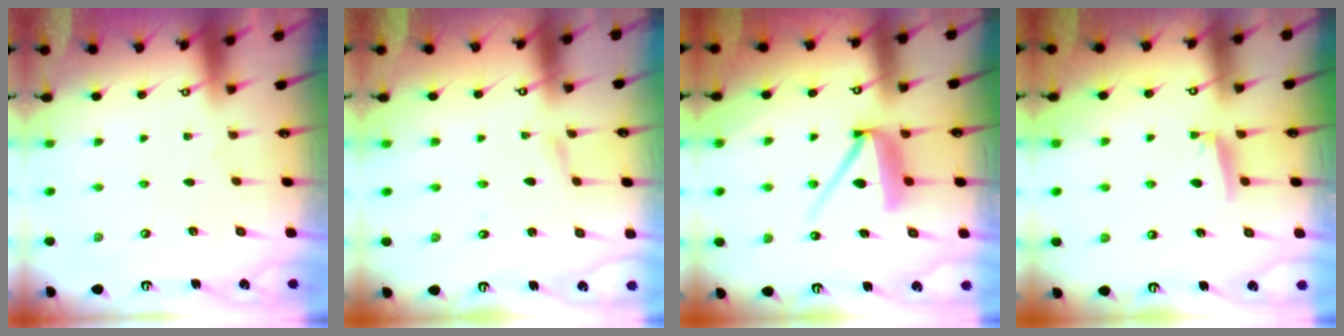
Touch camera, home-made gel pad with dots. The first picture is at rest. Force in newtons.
{"total": 2.3, "press": 2.3, "slide": 0.3}
{"total": 9.1, "press": 9.0, "slide": 0.9}
{"total": 5.3, "press": 5.2, "slide": 0.8}